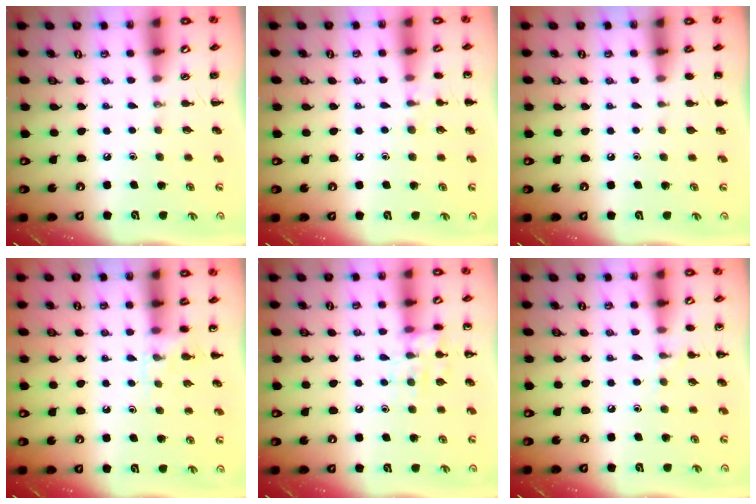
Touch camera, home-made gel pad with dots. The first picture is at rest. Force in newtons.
{"total": 6.7, "press": 6.4, "slide": 1.8}
{"total": 1.2, "press": 1.2, "slide": 0.1}
{"total": 5.3, "press": 4.9, "slide": 2.1}
{"total": 10.0, "press": 10.0, "slide": 0.4}
{"total": 7.1, "press": 6.8, "slide": 2.1}